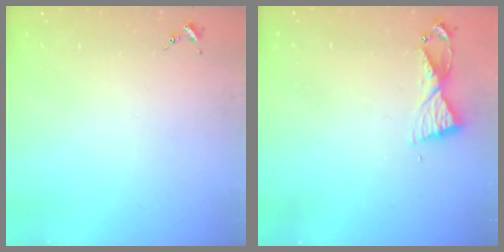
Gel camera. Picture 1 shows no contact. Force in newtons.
{"total": 5.8, "press": 5.8, "slide": 0.6}